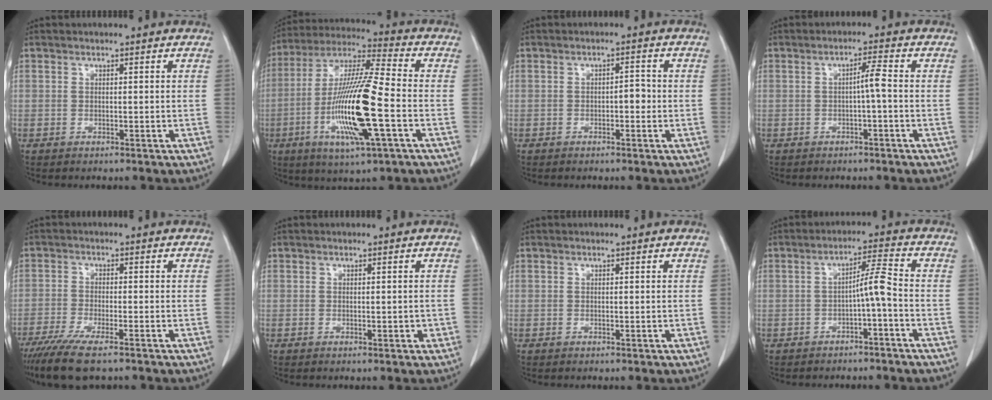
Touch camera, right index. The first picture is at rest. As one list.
[{"total": 17.9, "force": [-4.5, 1.2, 17.2], "torque": [-0.346, -0.015, -0.086]}, {"total": 1.9, "force": [-0.4, 0.8, 1.7], "torque": [-0.019, 0.005, -0.007]}, {"total": 2.5, "force": [-0.4, -0.2, 2.5], "torque": [-0.040, 0.003, -0.006]}, {"total": 8.6, "force": [-6.5, 1.1, 5.5], "torque": [-0.093, -0.020, -0.104]}, {"total": 1.0, "force": [-0.2, 0.5, 0.9], "torque": [-0.011, 0.001, 0.000]}, {"total": 0.0}, {"total": 4.4, "force": [-1.5, -0.2, 4.1], "torque": [-0.067, 0.014, -0.022]}]